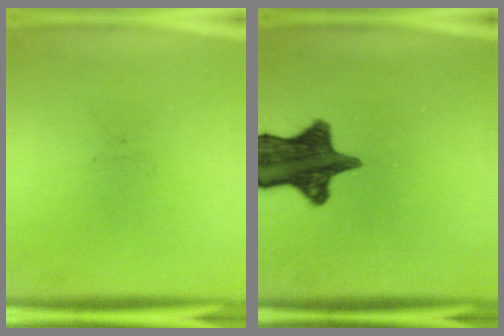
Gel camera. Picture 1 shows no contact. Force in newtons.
{"total": 13.1}